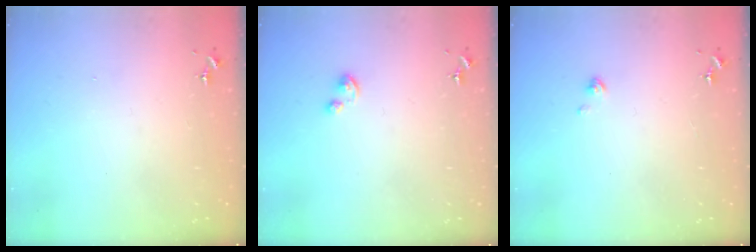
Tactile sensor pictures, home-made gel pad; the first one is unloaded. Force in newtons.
{"total": 2.5, "press": 2.5, "slide": 0.3}
{"total": 3.5, "press": 3.5, "slide": 0.3}